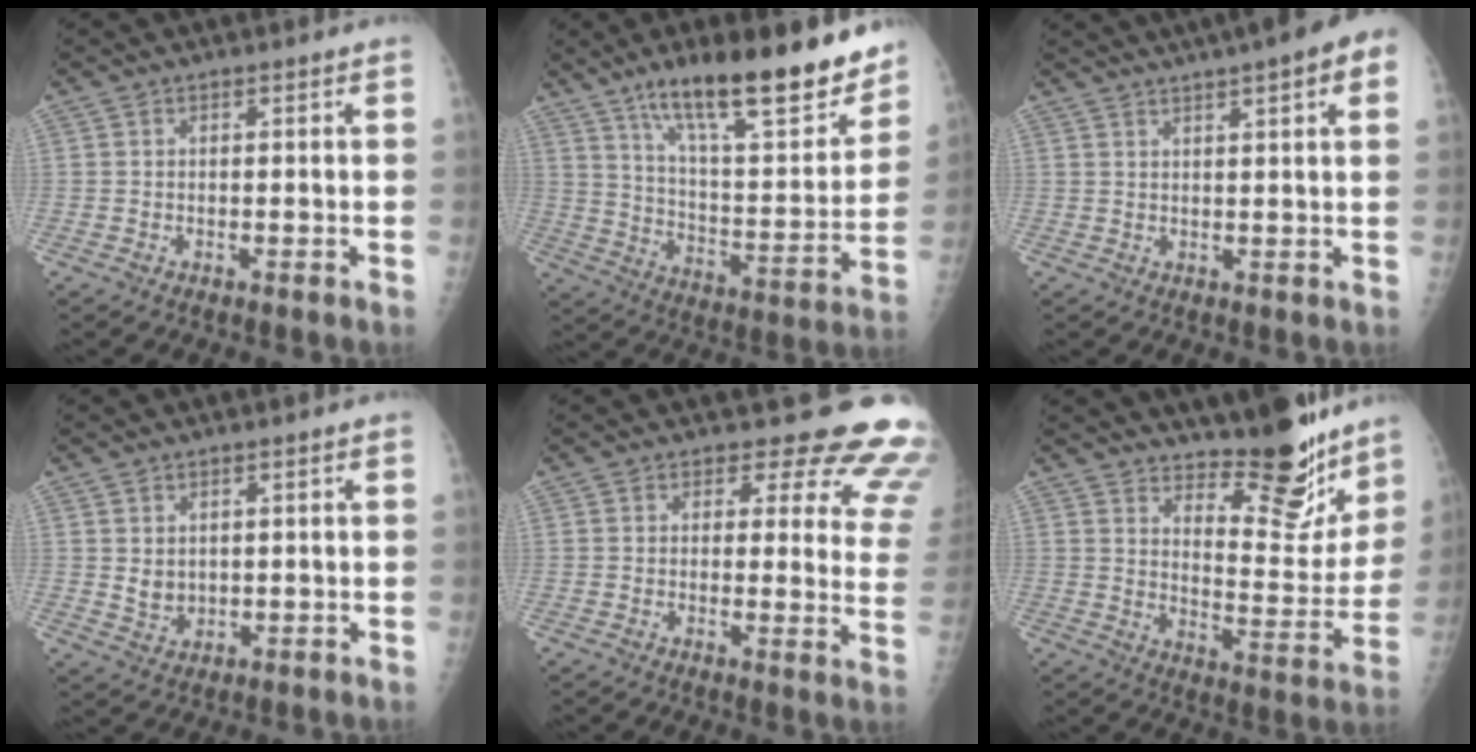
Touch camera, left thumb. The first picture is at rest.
{"total": 24.5, "force": [16.9, 6.6, 16.5], "torque": [-0.216, -0.079, 0.271]}
{"total": 10.7, "force": [6.1, 1.9, 8.6], "torque": [-0.109, 0.016, 0.074]}
{"total": 3.3, "force": [0.8, 2.6, 1.8], "torque": [-0.020, -0.012, 0.025]}
{"total": 15.0, "force": [13.4, 5.6, 3.8], "torque": [0.016, -0.107, 0.116]}
{"total": 17.0, "force": [13.9, 5.6, 8.0], "torque": [-0.059, -0.124, 0.197]}